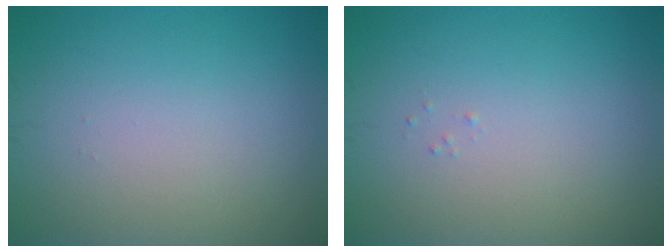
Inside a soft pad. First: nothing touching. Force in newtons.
{"total": 0.0}